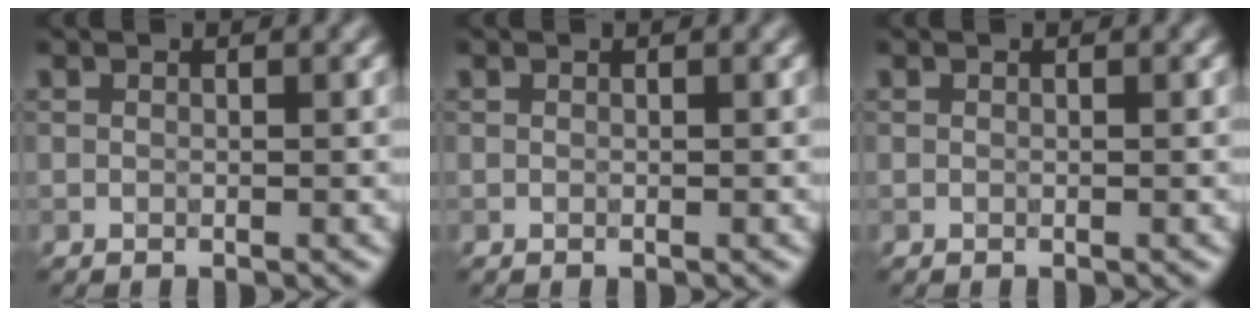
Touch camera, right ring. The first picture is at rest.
{"total": 0.0}
{"total": 0.0}